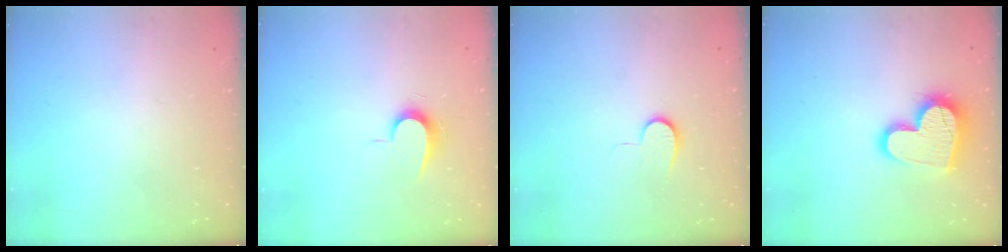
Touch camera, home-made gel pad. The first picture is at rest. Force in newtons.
{"total": 6.9, "press": 6.9, "slide": 0.6}
{"total": 6.3, "press": 6.2, "slide": 0.8}
{"total": 16.5, "press": 16.5, "slide": 1.1}